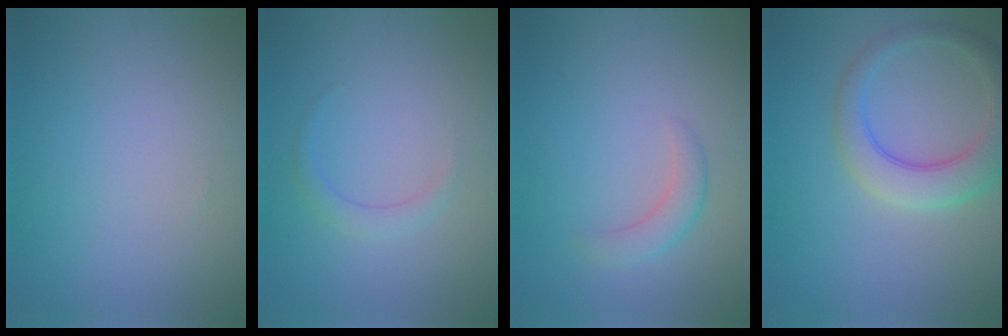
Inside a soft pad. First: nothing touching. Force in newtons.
{"total": 1.5, "press": 1.5, "slide": 0.1}
{"total": 2.1, "press": 2.1, "slide": 0.1}
{"total": 5.4, "press": 5.4, "slide": 0.4}